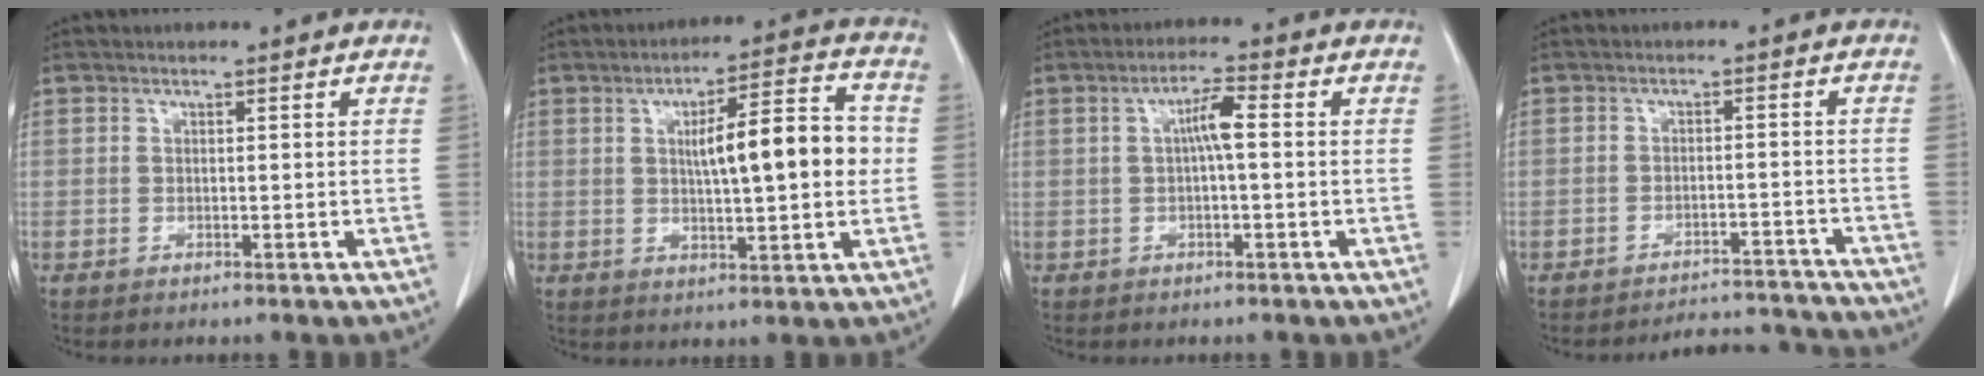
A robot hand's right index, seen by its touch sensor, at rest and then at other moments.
{"total": 12.0, "force": [1.0, 2.1, 11.8], "torque": [-0.177, 0.025, 0.016]}
{"total": 4.0, "force": [0.3, 0.4, 4.0], "torque": [-0.072, 0.010, 0.005]}
{"total": 10.0, "force": [-9.9, 1.7, -0.2], "torque": [0.014, 0.021, -0.116]}